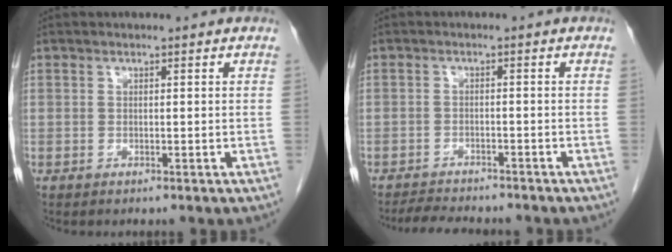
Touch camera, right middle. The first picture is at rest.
{"total": 6.5, "force": [-6.0, 1.2, 2.1], "torque": [-0.034, -0.009, -0.091]}